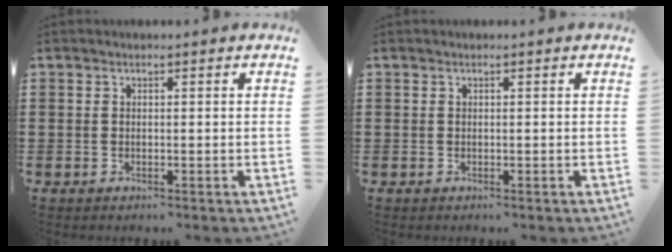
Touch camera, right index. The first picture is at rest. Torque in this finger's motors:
{"motor_torque": [0.03, -0.03, 0.00, 0.00]}